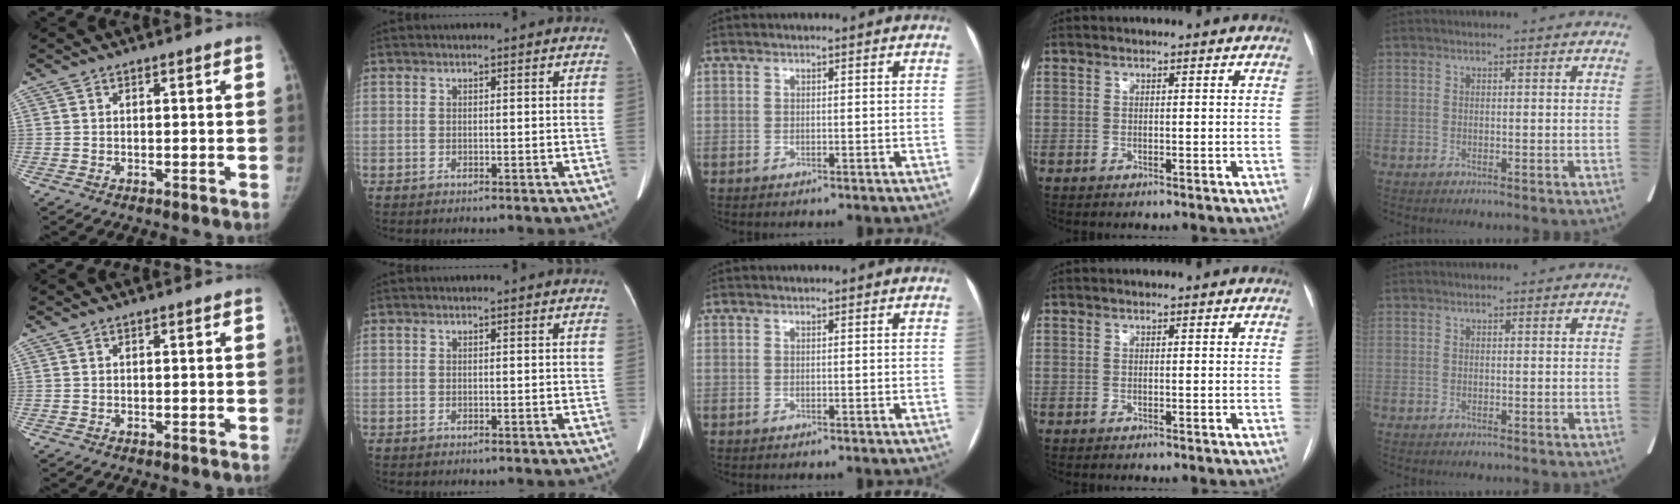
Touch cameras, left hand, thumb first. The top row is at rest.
{}